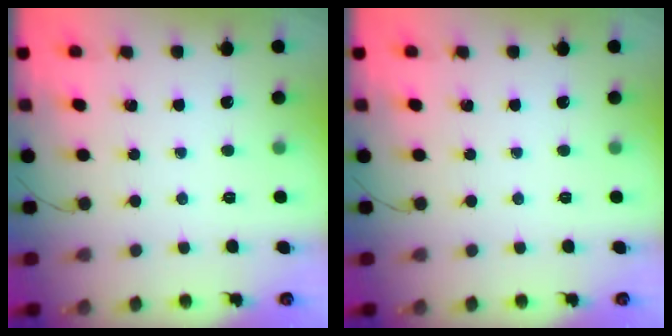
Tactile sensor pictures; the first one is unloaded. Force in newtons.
{"total": 0.0}